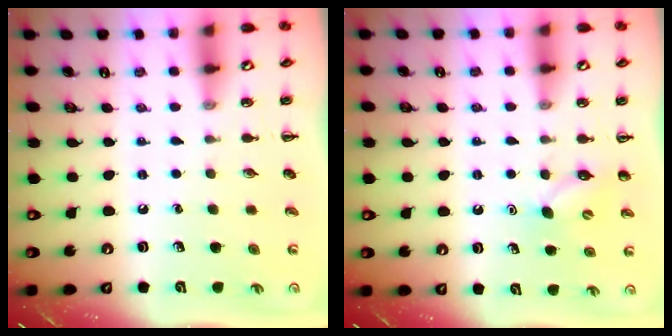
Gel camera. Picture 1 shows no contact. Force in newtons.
{"total": 4.4, "press": 4.2, "slide": 1.2}